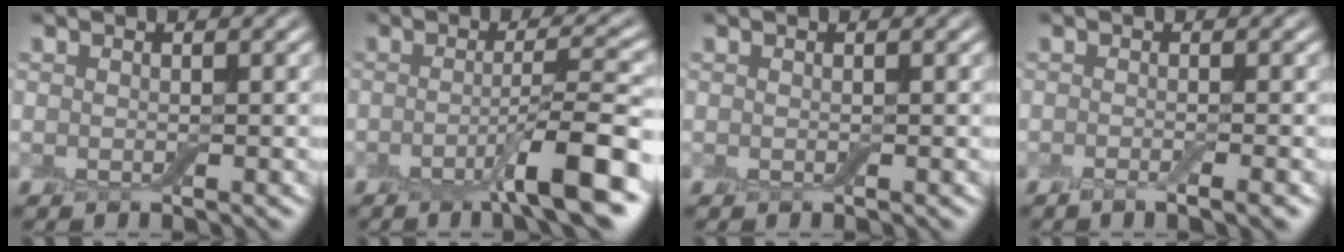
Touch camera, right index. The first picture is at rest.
{"total": 6.2, "force": [-2.5, 0.8, 5.6], "torque": [-0.082, 0.006, -0.049]}
{"total": 0.0}
{"total": 2.2, "force": [-1.1, 0.5, 1.9], "torque": [-0.017, -0.002, -0.022]}